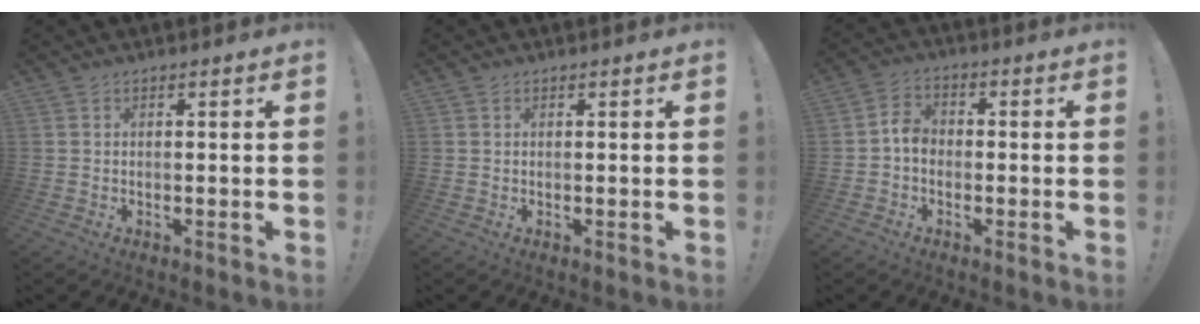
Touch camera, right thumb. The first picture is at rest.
{"total": 0.0}
{"total": 5.4, "force": [-1.5, 3.9, 3.4], "torque": [-0.061, 0.016, -0.027]}